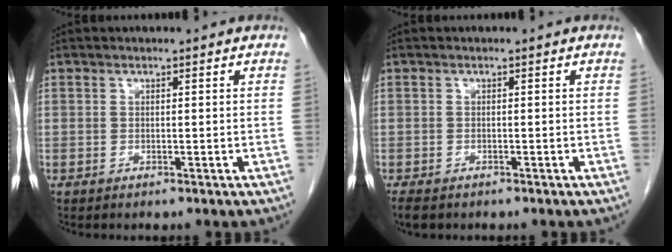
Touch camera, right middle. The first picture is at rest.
{"total": 3.2, "force": [-2.4, 1.4, 1.4], "torque": [-0.030, -0.007, -0.035]}